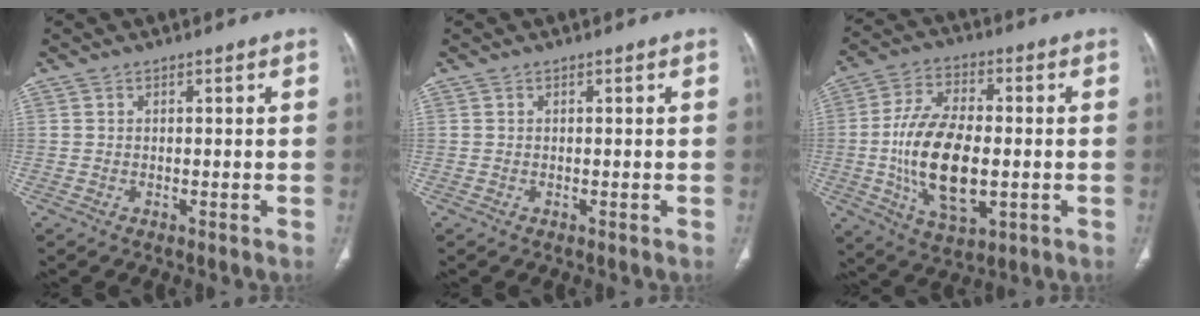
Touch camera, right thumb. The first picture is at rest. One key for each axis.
{"total": 0.0}
{"total": 17.3, "fx": -2.0, "fy": 9.0, "fz": 14.6, "tx": -0.267, "ty": 0.001, "tz": -0.028}